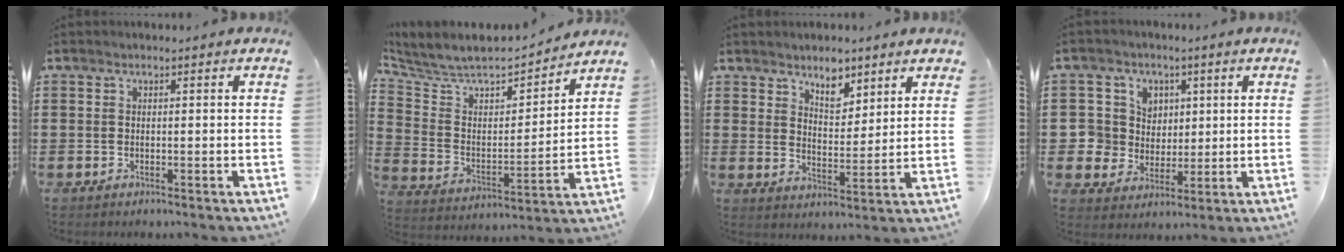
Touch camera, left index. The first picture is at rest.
{"total": 6.3, "force": [5.6, 2.3, 1.5], "torque": [-0.066, -0.043, 0.092]}
{"total": 5.7, "force": [4.6, 2.8, 1.8], "torque": [-0.028, -0.010, 0.080]}
{"total": 6.9, "force": [2.1, 6.6, 0.6], "torque": [-0.044, 0.011, 0.041]}